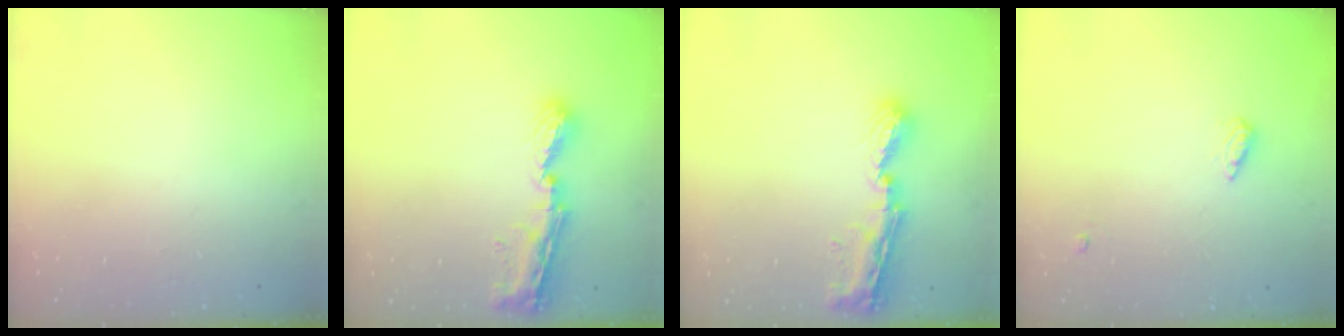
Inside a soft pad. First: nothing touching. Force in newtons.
{"total": 8.9, "press": 8.9, "slide": 0.9}
{"total": 8.9, "press": 8.9, "slide": 0.9}
{"total": 5.2, "press": 5.1, "slide": 1.0}